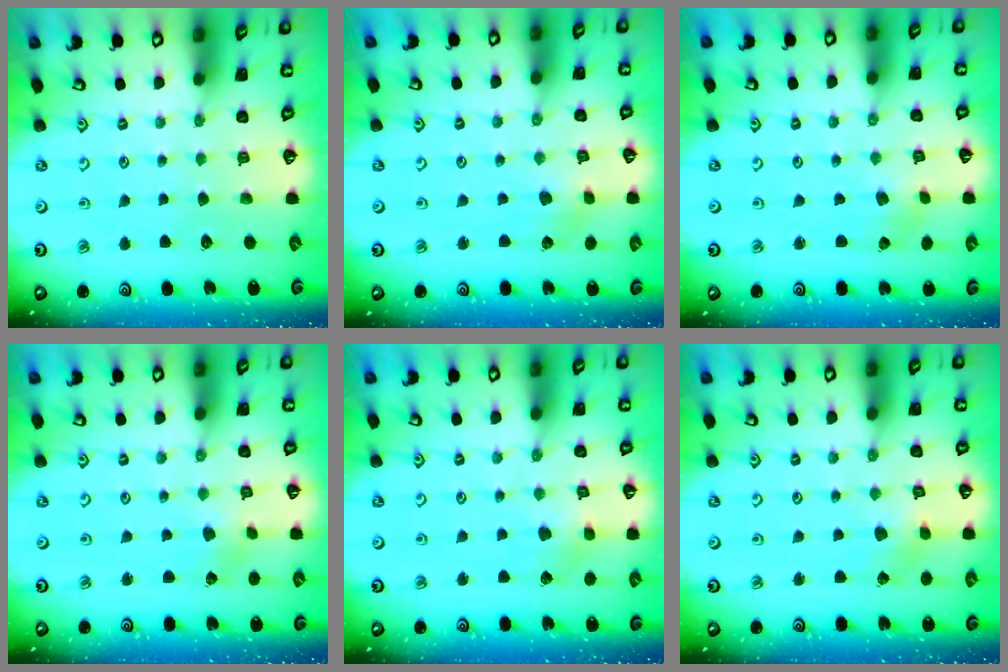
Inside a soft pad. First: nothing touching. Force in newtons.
{"total": 2.3, "press": 2.3, "slide": 0.4}
{"total": 2.9, "press": 2.9, "slide": 0.4}
{"total": 1.5, "press": 1.4, "slide": 0.2}
{"total": 4.8, "press": 4.8, "slide": 0.4}
{"total": 2.9, "press": 2.8, "slide": 0.2}